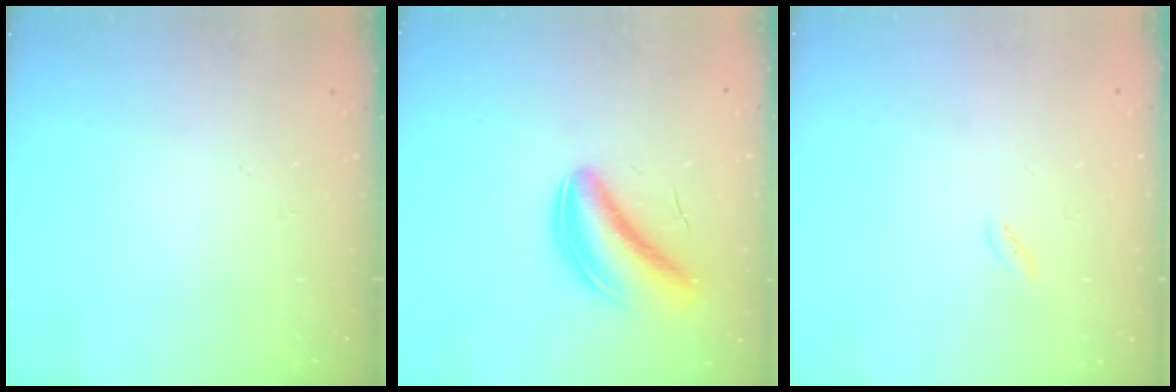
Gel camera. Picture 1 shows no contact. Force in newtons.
{"total": 7.4, "press": 6.9, "slide": 2.6}
{"total": 0.9, "press": 0.8, "slide": 0.5}